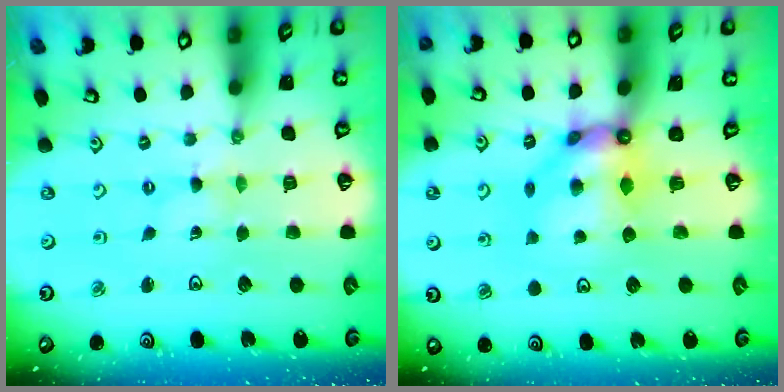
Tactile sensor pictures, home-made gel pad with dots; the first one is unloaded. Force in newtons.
{"total": 9.7, "press": 9.6, "slide": 1.0}